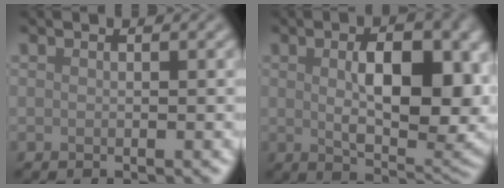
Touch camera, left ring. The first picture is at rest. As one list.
[{"total": 10.6, "force": [1.0, 5.1, 9.2], "torque": [-0.130, -0.007, 0.026]}]